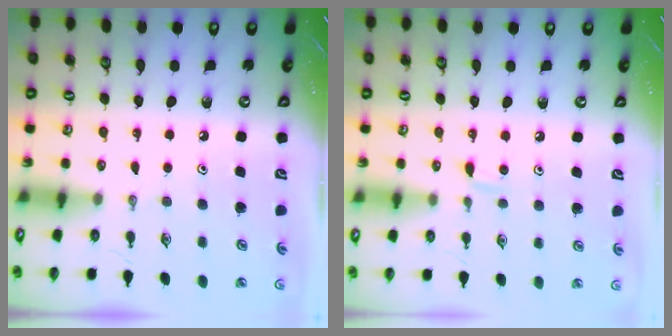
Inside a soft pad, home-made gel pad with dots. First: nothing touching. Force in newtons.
{"total": 4.4, "press": 4.3, "slide": 0.6}